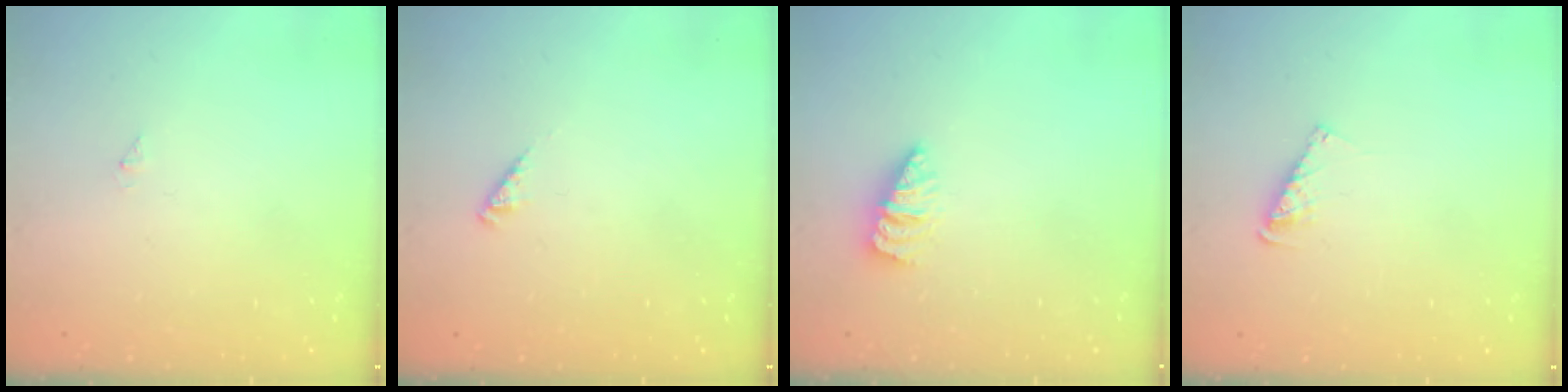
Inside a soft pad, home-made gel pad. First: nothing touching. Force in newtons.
{"total": 1.7, "press": 1.7, "slide": 0.4}
{"total": 2.7, "press": 2.7, "slide": 0.2}
{"total": 5.2, "press": 5.2, "slide": 0.1}